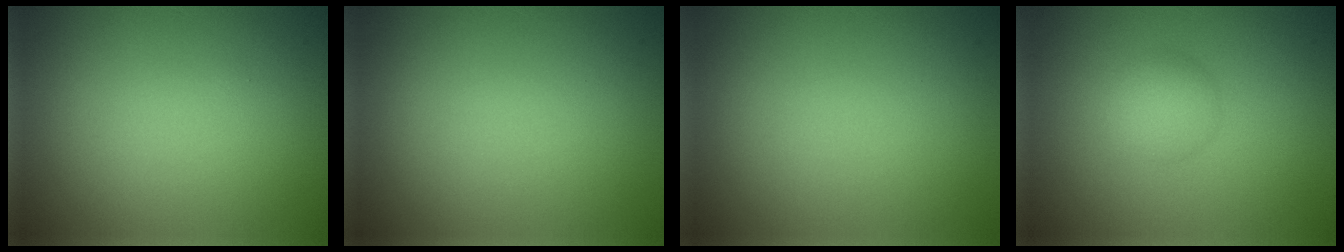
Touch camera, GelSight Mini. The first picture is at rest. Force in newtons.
{"total": 0.0}
{"total": 0.0}
{"total": 2.5, "press": 2.5, "slide": 0.1}